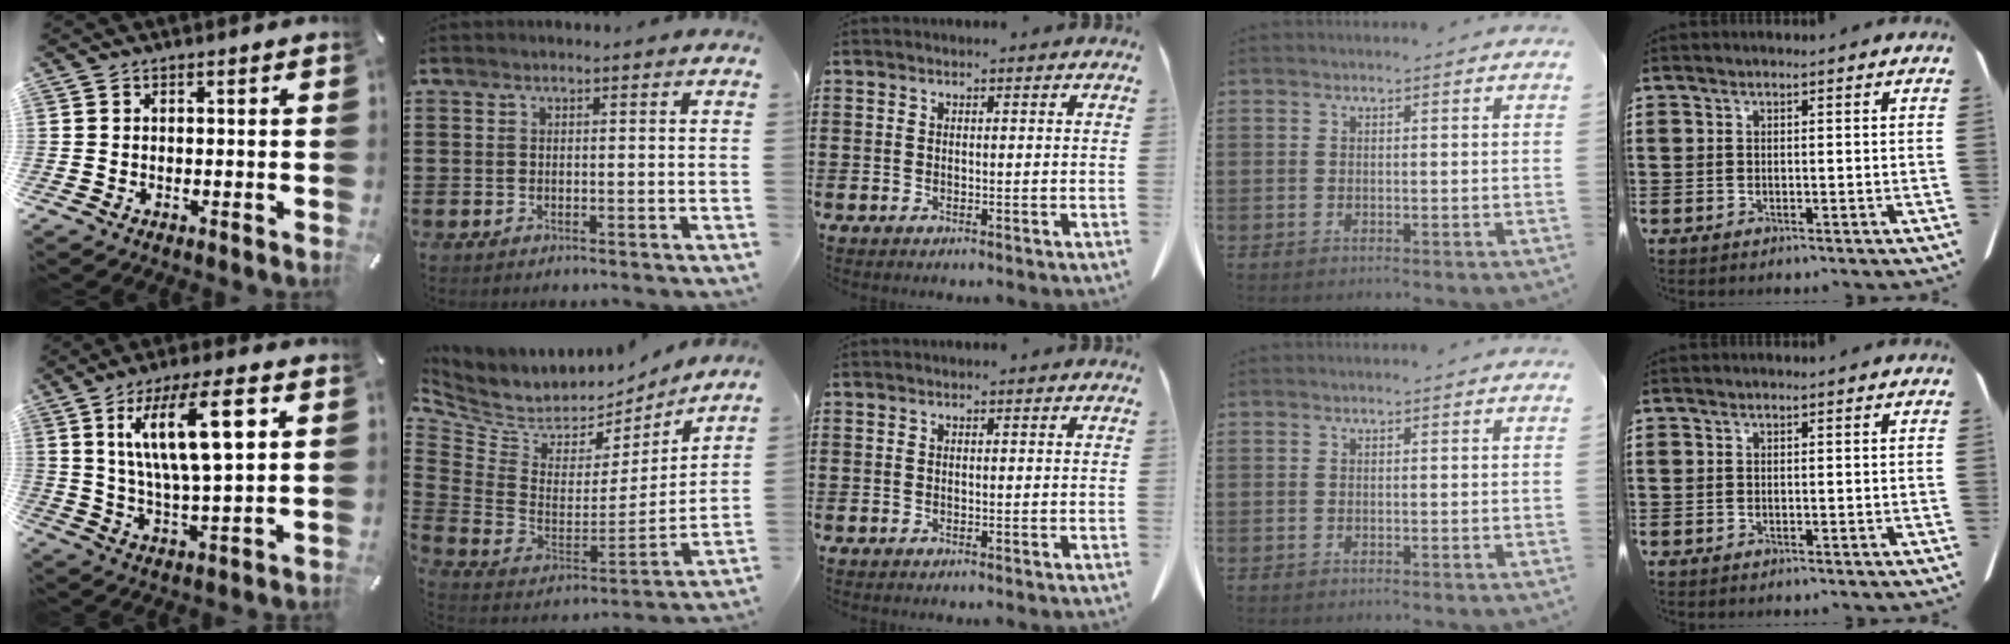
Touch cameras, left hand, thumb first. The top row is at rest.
{"thumb": {"total": 16.7, "force": [6.7, 4.8, 14.5], "torque": [-0.269, -0.005, 0.101]}, "index": {"total": 5.8, "force": [4.6, 3.4, 0.9], "torque": [-0.054, -0.043, 0.082]}}